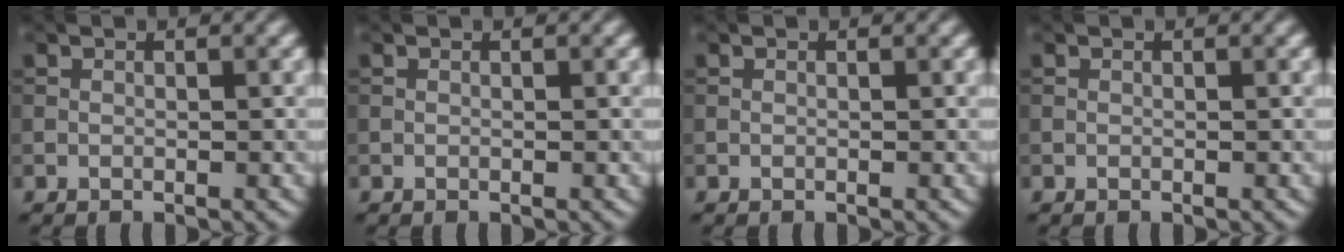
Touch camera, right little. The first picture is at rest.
{"total": 0.0}
{"total": 0.0}
{"total": 0.0}